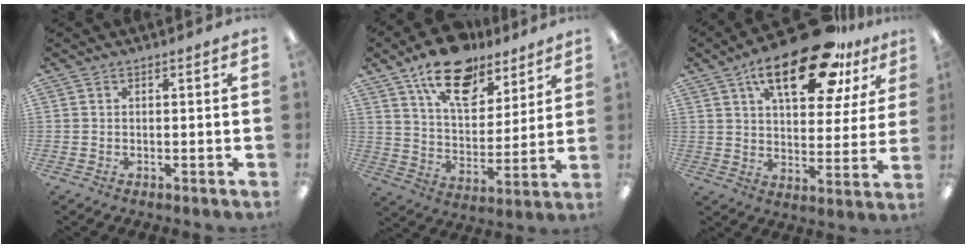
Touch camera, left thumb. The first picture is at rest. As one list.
[{"total": 17.4, "force": [12.1, 8.9, 8.8], "torque": [-0.139, -0.064, 0.212]}, {"total": 22.1, "force": [13.0, 9.3, 15.3], "torque": [-0.230, -0.056, 0.209]}]